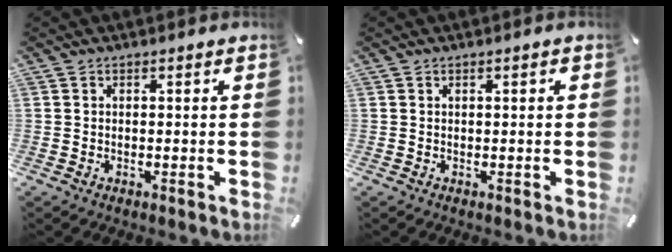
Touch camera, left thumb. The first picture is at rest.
{"total": 1.0, "force": [0.2, 0.4, 0.9], "torque": [-0.017, 0.004, 0.002]}